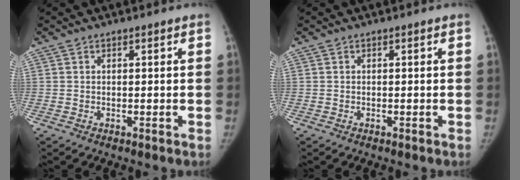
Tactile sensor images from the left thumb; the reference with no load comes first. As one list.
[{"total": 0.0}]